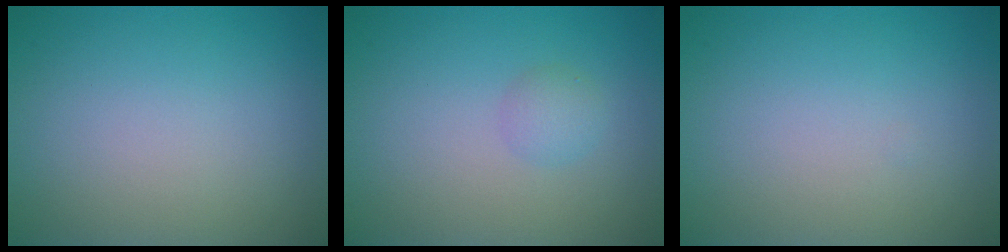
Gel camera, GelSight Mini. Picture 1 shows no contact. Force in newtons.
{"total": 1.3, "press": 1.3, "slide": 0.1}
{"total": 0.0}